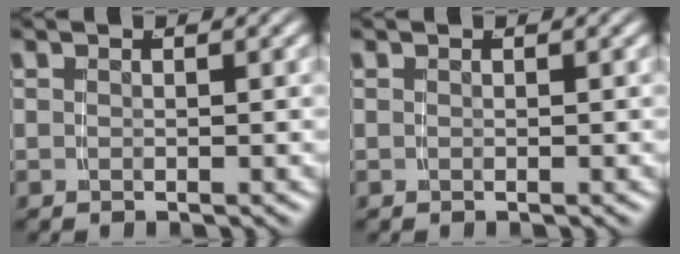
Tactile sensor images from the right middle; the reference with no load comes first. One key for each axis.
{"total": 0.0}